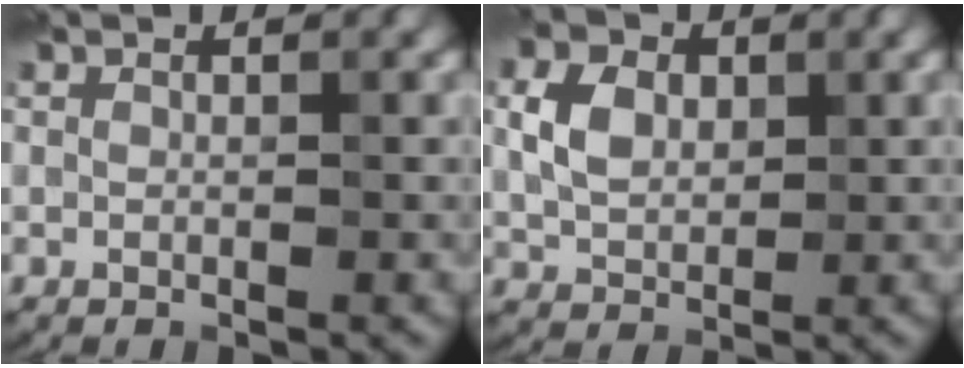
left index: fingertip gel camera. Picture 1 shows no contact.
{"total": 4.1, "force": [0.9, 3.0, 2.5], "torque": [-0.058, 0.004, 0.014]}